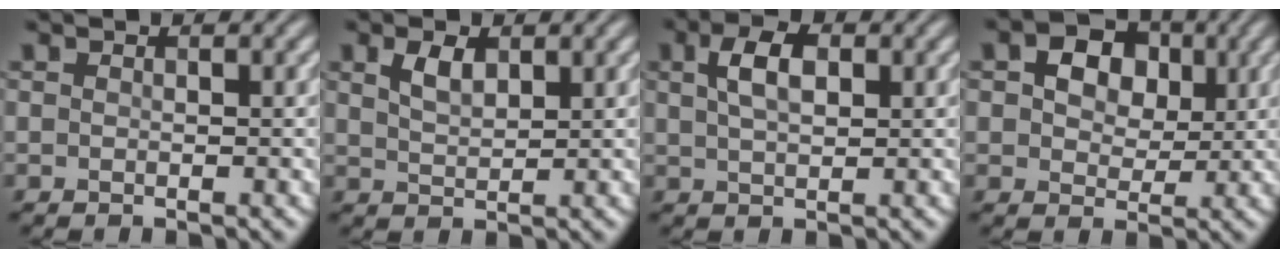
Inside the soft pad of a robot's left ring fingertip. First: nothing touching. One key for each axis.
{"total": 2.3, "fx": 1.3, "fy": 1.1, "fz": 1.6, "tx": -0.035, "ty": 0.002, "tz": 0.028}
{"total": 3.6, "fx": 1.2, "fy": 1.9, "fz": 2.8, "tx": -0.057, "ty": 0.008, "tz": 0.022}
{"total": 6.0, "fx": 1.9, "fy": 4.3, "fz": 3.7, "tx": -0.059, "ty": 0.012, "tz": 0.011}